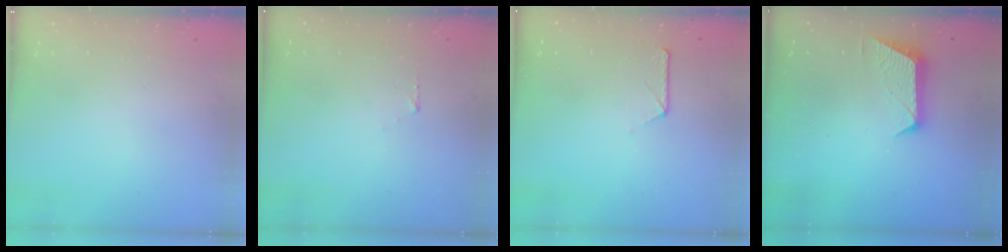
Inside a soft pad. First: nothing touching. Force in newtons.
{"total": 4.2, "press": 4.1, "slide": 0.4}
{"total": 6.9, "press": 6.9, "slide": 0.8}
{"total": 10.1, "press": 10.1, "slide": 0.5}